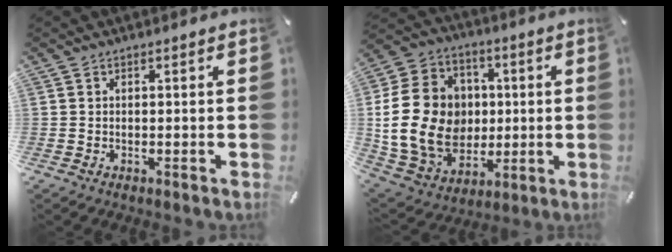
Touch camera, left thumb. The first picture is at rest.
{"total": 21.4, "force": [0.3, 17.9, 11.6], "torque": [-0.229, 0.016, 0.021]}